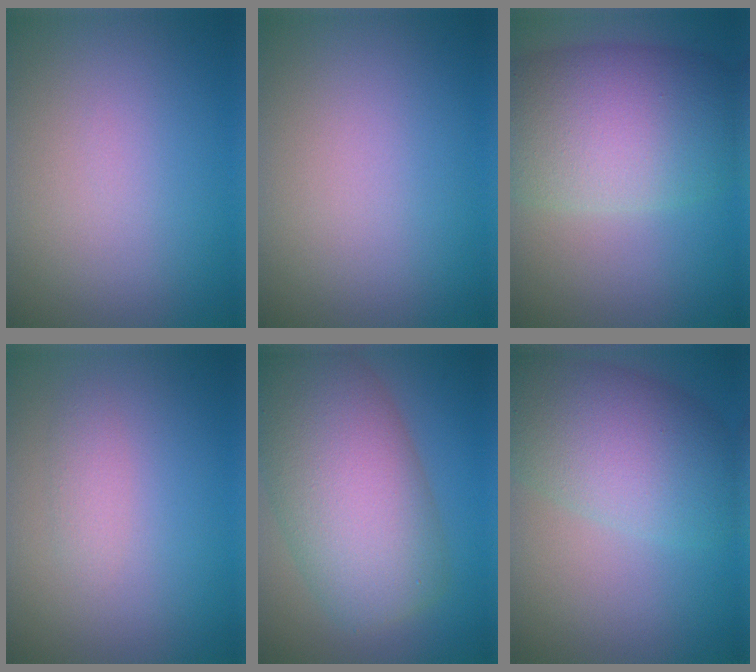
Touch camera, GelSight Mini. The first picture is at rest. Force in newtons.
{"total": 0.0}
{"total": 11.0, "press": 11.0, "slide": 0.4}
{"total": 1.2, "press": 1.2, "slide": 0.1}
{"total": 11.3, "press": 11.3, "slide": 0.8}
{"total": 8.2, "press": 8.2, "slide": 0.4}